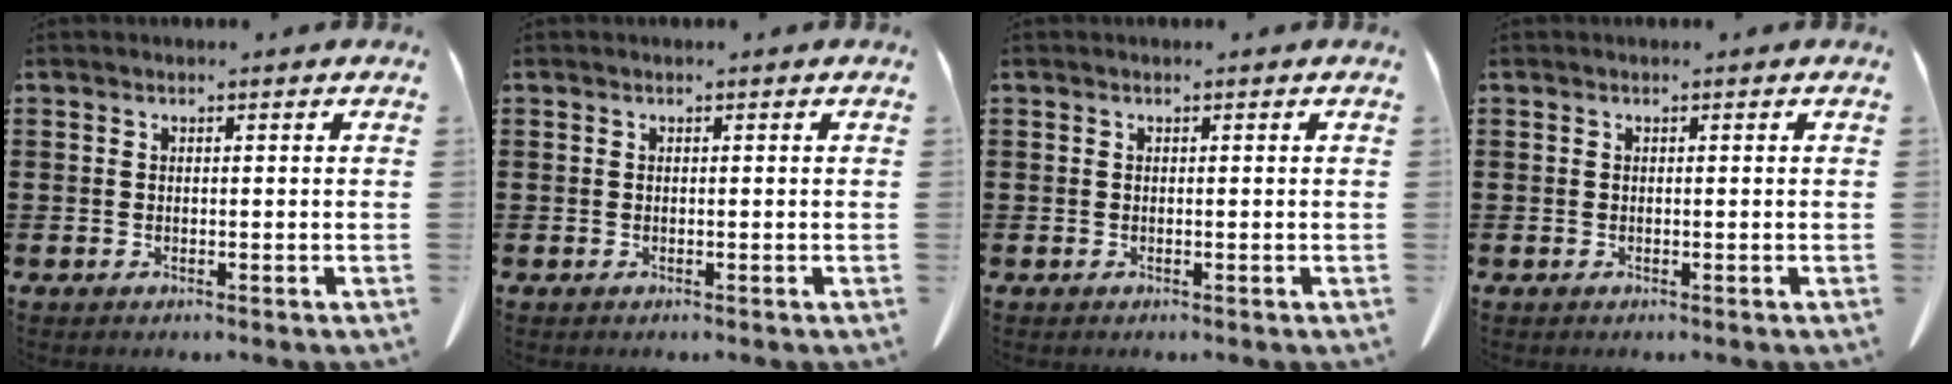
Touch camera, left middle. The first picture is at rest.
{"total": 0.0}
{"total": 0.0}
{"total": 0.0}